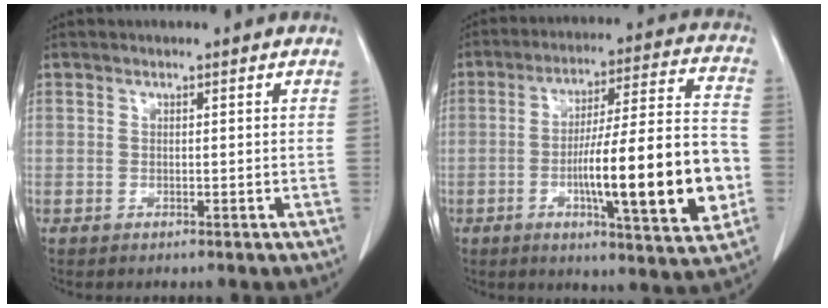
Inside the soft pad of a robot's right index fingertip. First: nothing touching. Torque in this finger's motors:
{"motor_torque": [1.78, -0.36, 0.79, 0.12]}